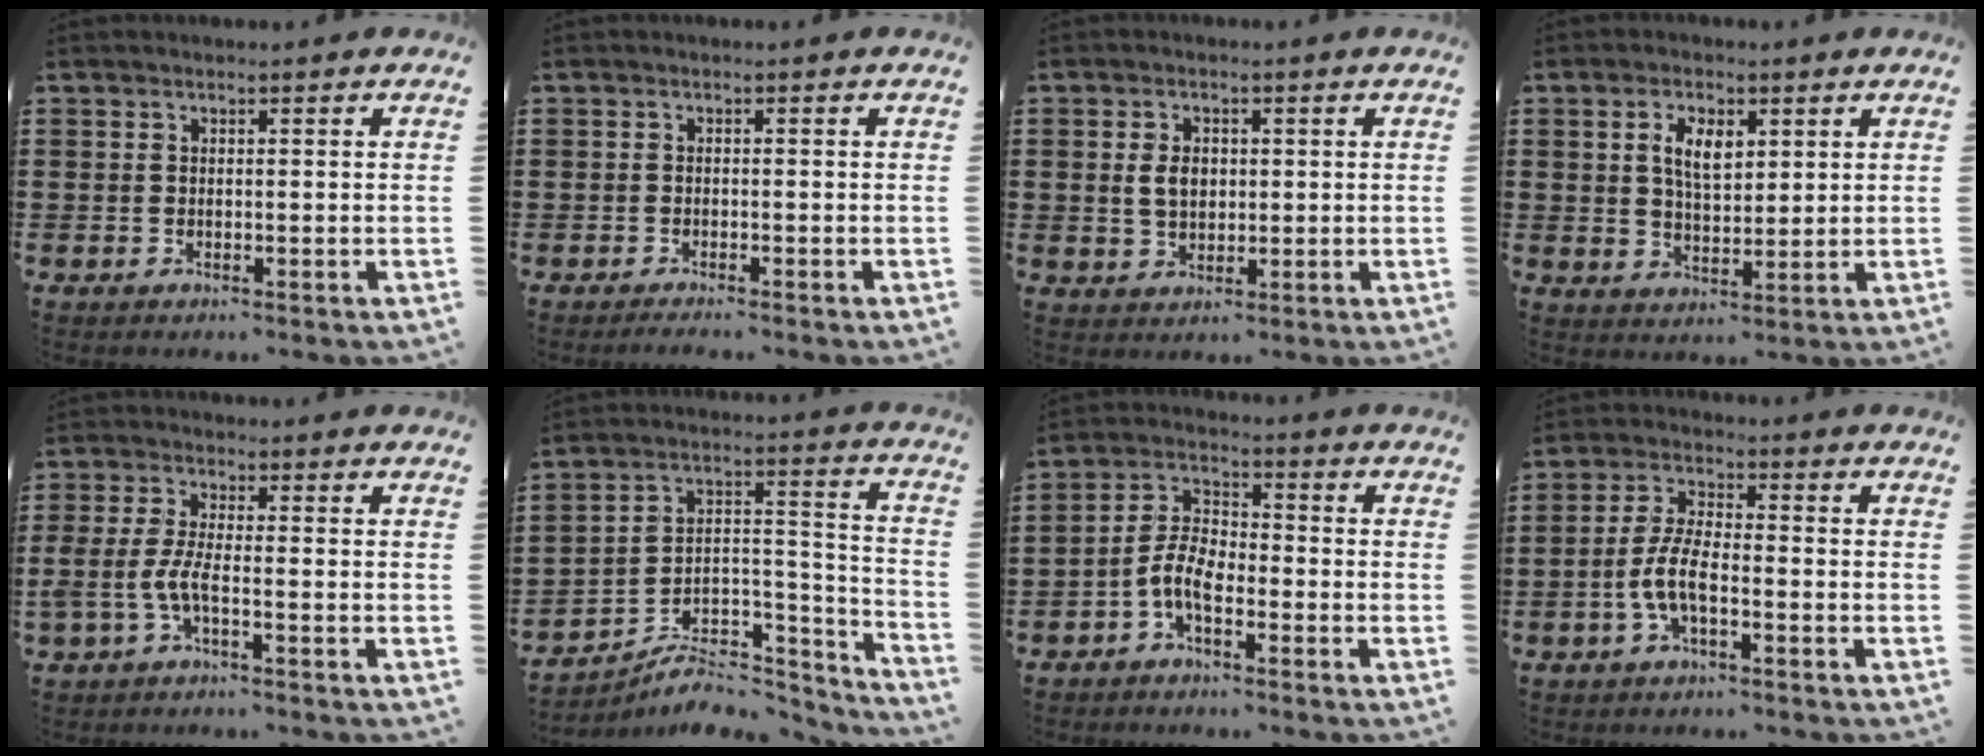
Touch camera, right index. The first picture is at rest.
{"total": 0.9, "force": [-0.9, 0.0, 0.1], "torque": [-0.004, -0.001, -0.018]}
{"total": 3.9, "force": [0.4, 2.6, 2.8], "torque": [-0.060, 0.005, 0.003]}
{"total": 4.9, "force": [1.7, 2.5, 3.8], "torque": [-0.076, 0.007, 0.027]}
{"total": 4.3, "force": [-1.8, 0.9, 3.8], "torque": [-0.093, -0.009, -0.042]}
{"total": 6.0, "force": [-5.0, 2.5, 2.1], "torque": [-0.030, 0.008, -0.093]}
{"total": 6.0, "force": [-2.9, 2.7, 4.5], "torque": [-0.112, 0.003, -0.063]}
{"total": 6.0, "force": [-2.3, 1.9, 5.2], "torque": [-0.128, -0.010, -0.052]}